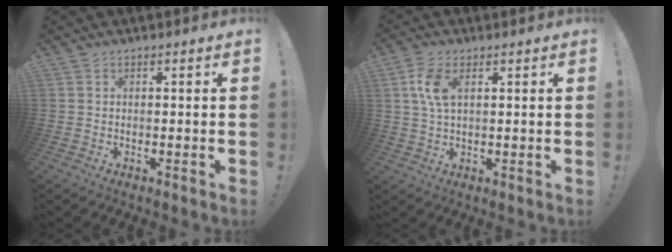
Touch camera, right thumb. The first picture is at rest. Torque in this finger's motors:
{"motor_torque": [0.06, 0.07, 0.66, -0.12, 0.05]}